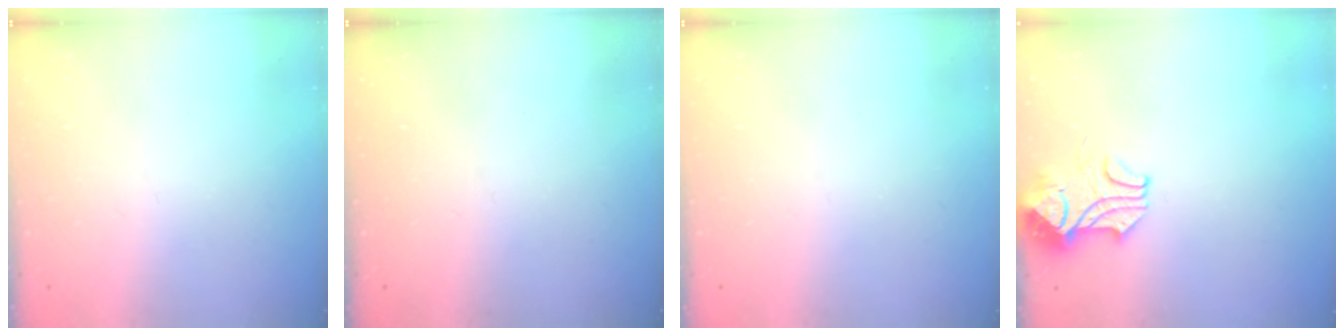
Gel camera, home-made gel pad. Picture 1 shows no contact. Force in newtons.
{"total": 0.0}
{"total": 0.0}
{"total": 2.4, "press": 2.2, "slide": 1.0}